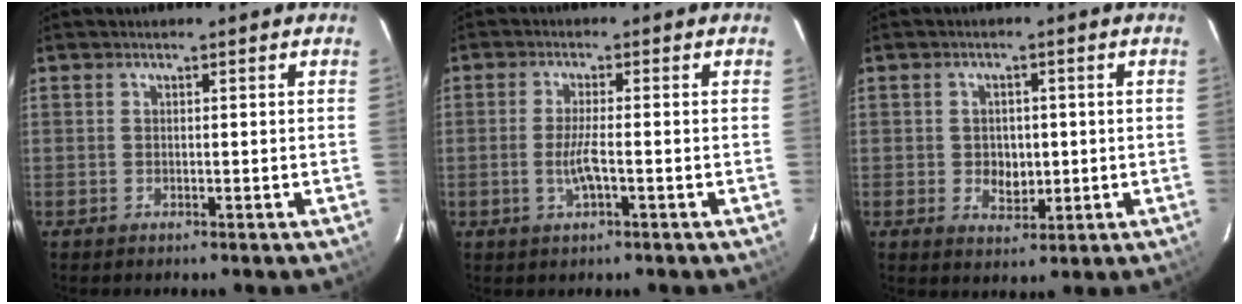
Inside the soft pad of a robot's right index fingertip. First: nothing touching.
{"total": 4.2, "force": [-1.3, 0.5, 4.0], "torque": [-0.079, -0.004, -0.024]}
{"total": 4.5, "force": [-0.4, 3.6, 2.7], "torque": [-0.045, 0.000, 0.000]}